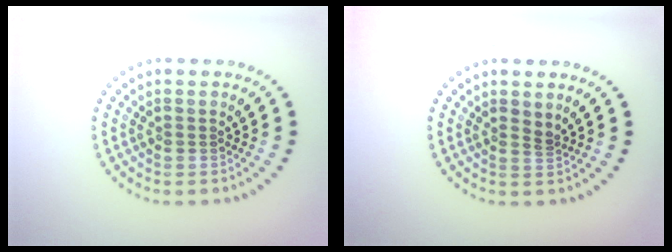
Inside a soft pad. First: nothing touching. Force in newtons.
{"total": 0.8, "press": 0.5, "slide": 0.7}